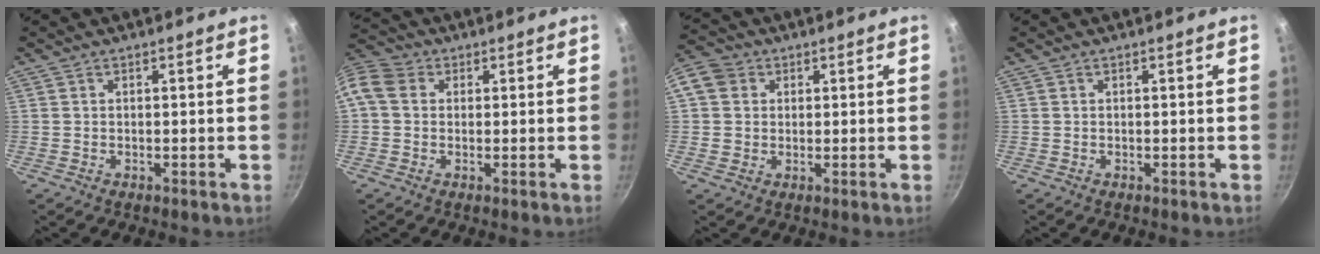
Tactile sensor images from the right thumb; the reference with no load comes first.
{"total": 10.0, "force": [1.6, 8.3, 5.4], "torque": [-0.117, 0.028, 0.012]}
{"total": 8.5, "force": [1.9, 7.5, 3.6], "torque": [-0.050, 0.012, 0.024]}
{"total": 0.0}